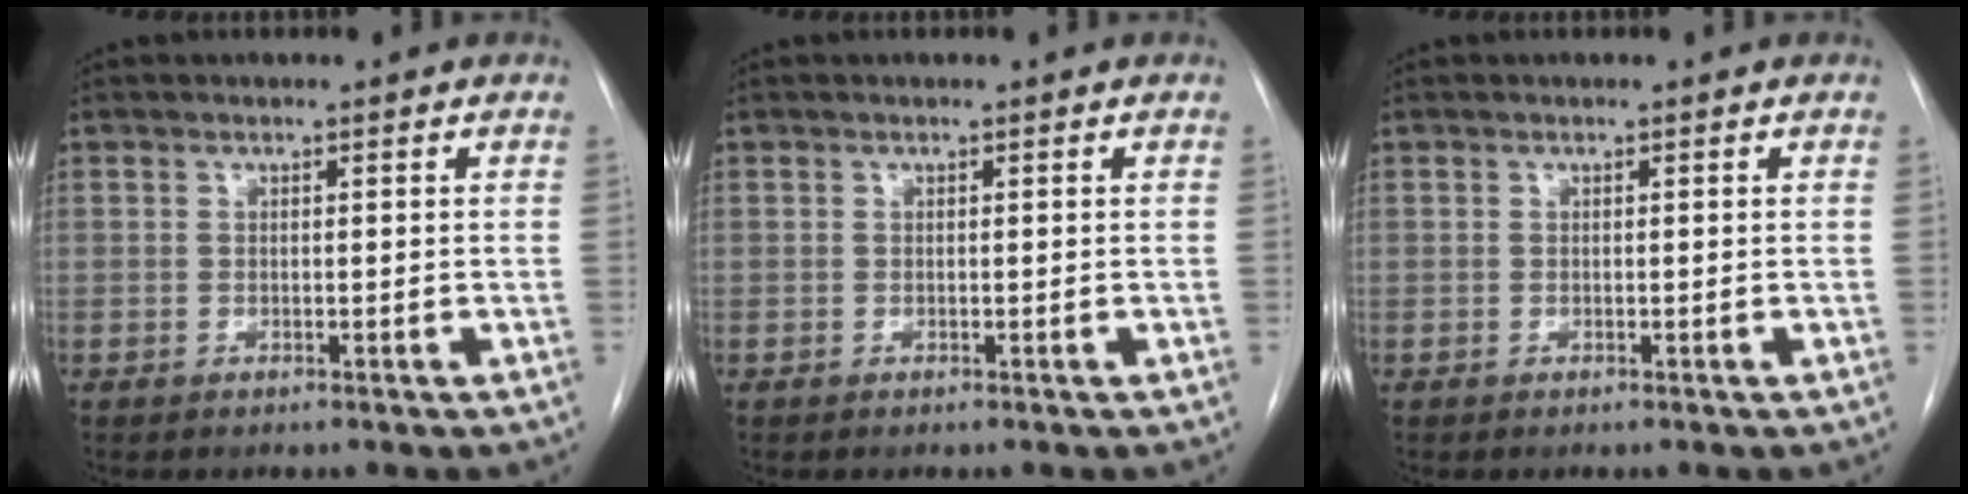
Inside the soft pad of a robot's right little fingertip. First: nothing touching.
{"total": 0.0}
{"total": 0.0}